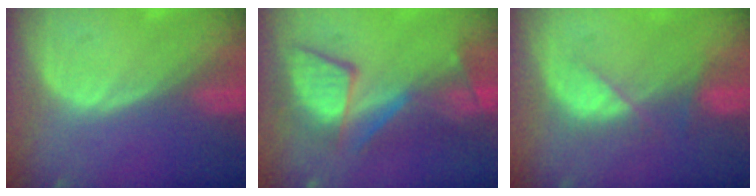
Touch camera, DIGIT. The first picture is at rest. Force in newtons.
{"total": 9.5, "press": 9.2, "slide": 2.1}
{"total": 4.1, "press": 4.1, "slide": 0.5}